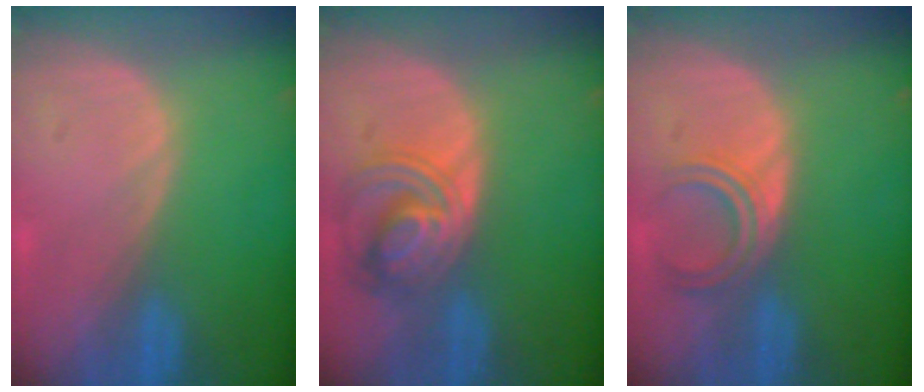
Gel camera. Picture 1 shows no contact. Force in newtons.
{"total": 6.8, "press": 6.7, "slide": 1.2}
{"total": 4.4, "press": 4.1, "slide": 1.6}